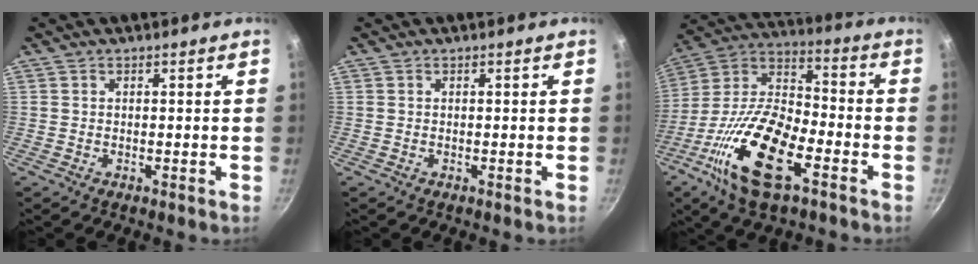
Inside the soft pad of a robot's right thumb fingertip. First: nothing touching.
{"total": 0.0}
{"total": 21.2, "force": [-9.2, 9.4, 16.6], "torque": [-0.308, 0.042, -0.191]}